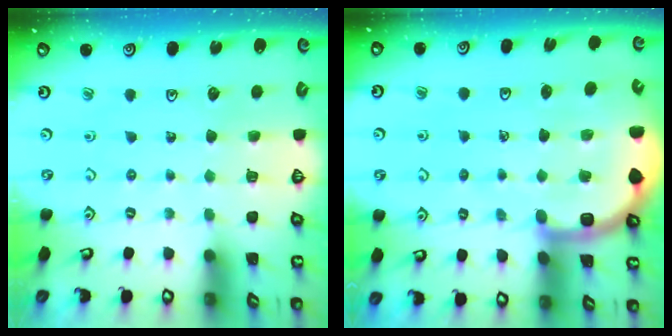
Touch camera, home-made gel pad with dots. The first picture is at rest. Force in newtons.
{"total": 8.3, "press": 8.1, "slide": 2.0}